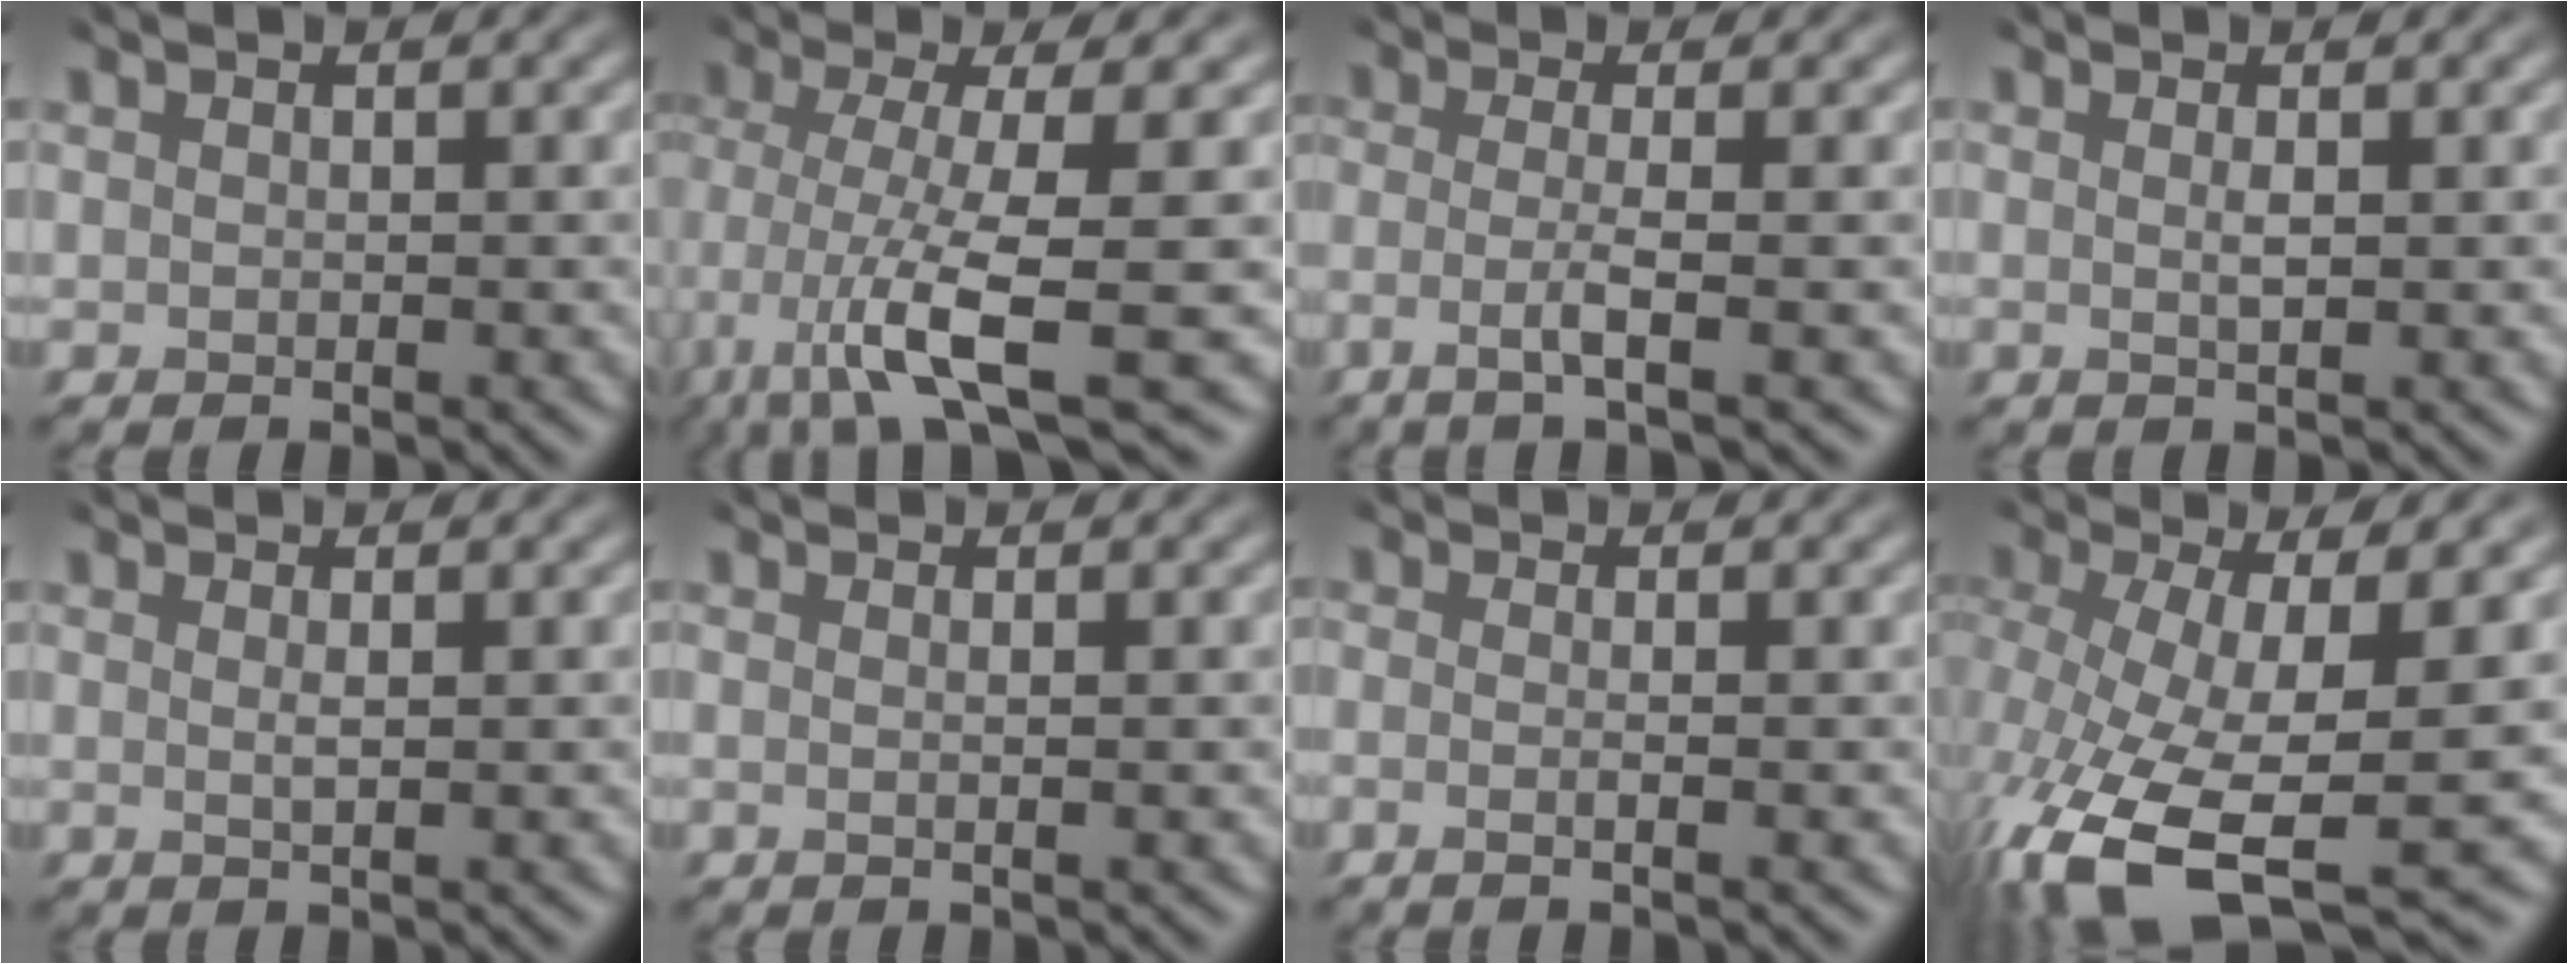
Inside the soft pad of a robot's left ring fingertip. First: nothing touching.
{"total": 8.2, "force": [-3.5, 1.5, 7.3], "torque": [-0.121, -0.015, -0.063]}
{"total": 2.9, "force": [-1.7, 0.4, 2.4], "torque": [-0.042, -0.013, -0.038]}
{"total": 1.0, "force": [0.2, 0.3, 0.9], "torque": [-0.008, 0.000, -0.009]}
{"total": 1.1, "force": [0.4, 0.4, 0.9], "torque": [-0.002, 0.002, -0.009]}
{"total": 1.3, "force": [0.5, 0.6, 1.1], "torque": [0.010, 0.005, -0.021]}
{"total": 1.2, "force": [-0.5, 0.3, 1.1], "torque": [-0.013, -0.007, -0.029]}
{"total": 12.2, "force": [-5.0, 4.4, 10.3], "torque": [-0.211, -0.040, -0.078]}